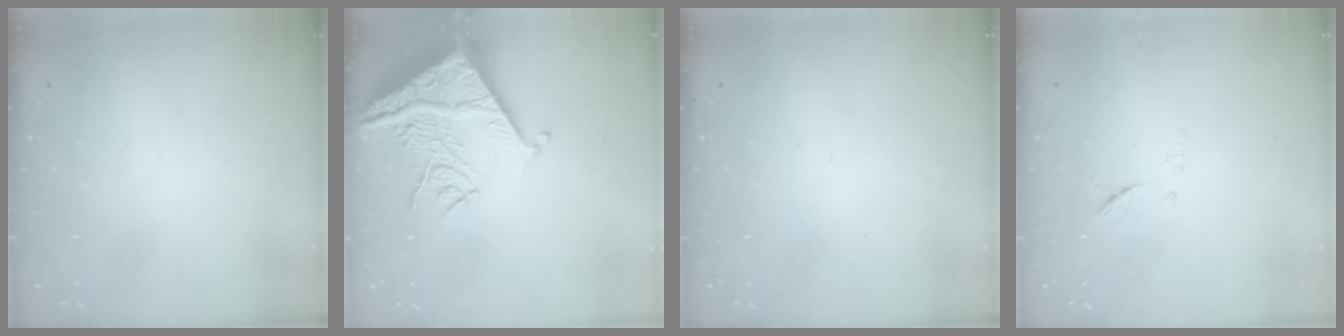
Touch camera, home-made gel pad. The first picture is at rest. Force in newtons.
{"total": 16.7, "press": 16.6, "slide": 1.8}
{"total": 0.0}
{"total": 6.4, "press": 6.3, "slide": 0.8}